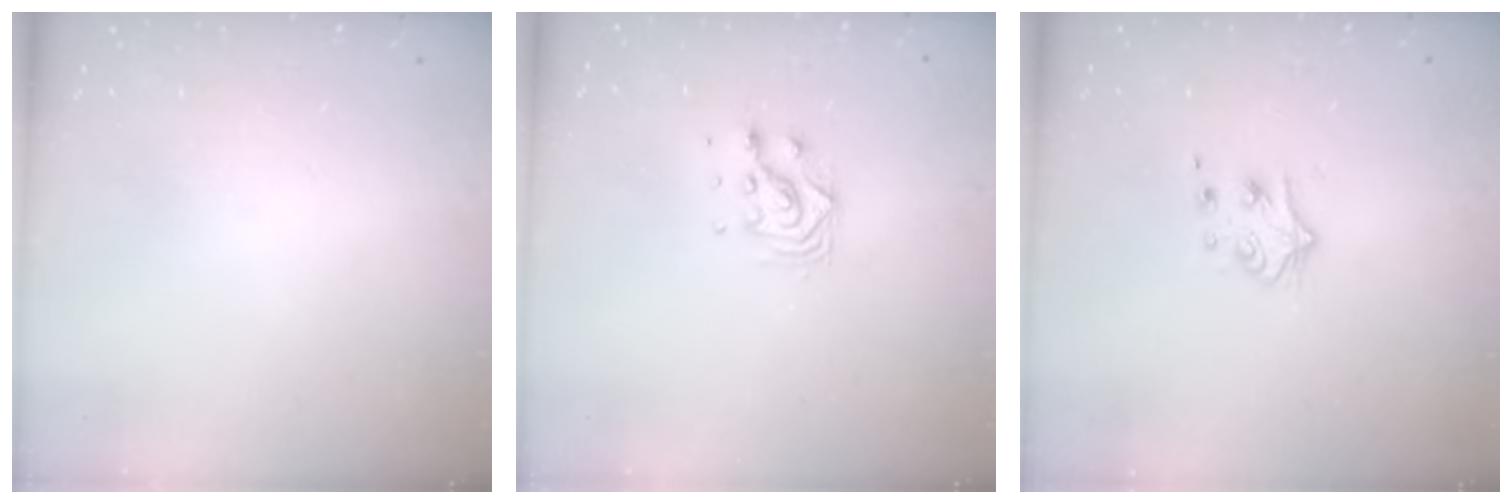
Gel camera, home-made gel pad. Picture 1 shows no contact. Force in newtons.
{"total": 7.6, "press": 7.5, "slide": 0.5}
{"total": 5.0, "press": 4.9, "slide": 0.6}